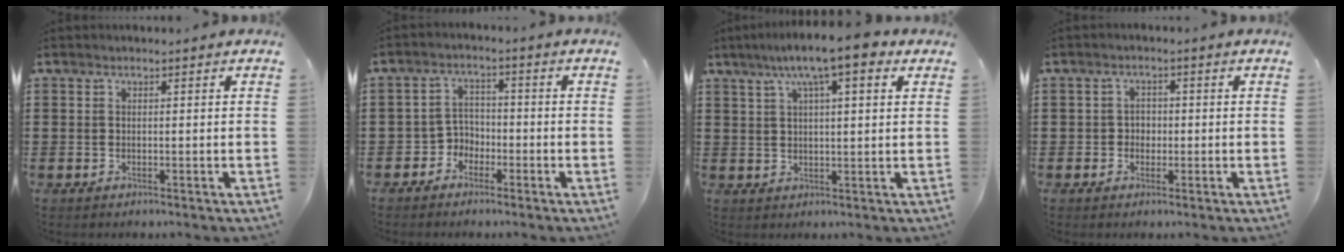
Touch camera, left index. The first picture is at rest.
{"total": 3.4, "force": [-2.4, 2.4, 0.6], "torque": [-0.021, 0.007, -0.053]}
{"total": 8.7, "force": [5.1, 1.3, 6.9], "torque": [-0.135, 0.004, 0.086]}
{"total": 1.9, "force": [-0.4, 1.7, 0.6], "torque": [-0.018, 0.005, -0.011]}